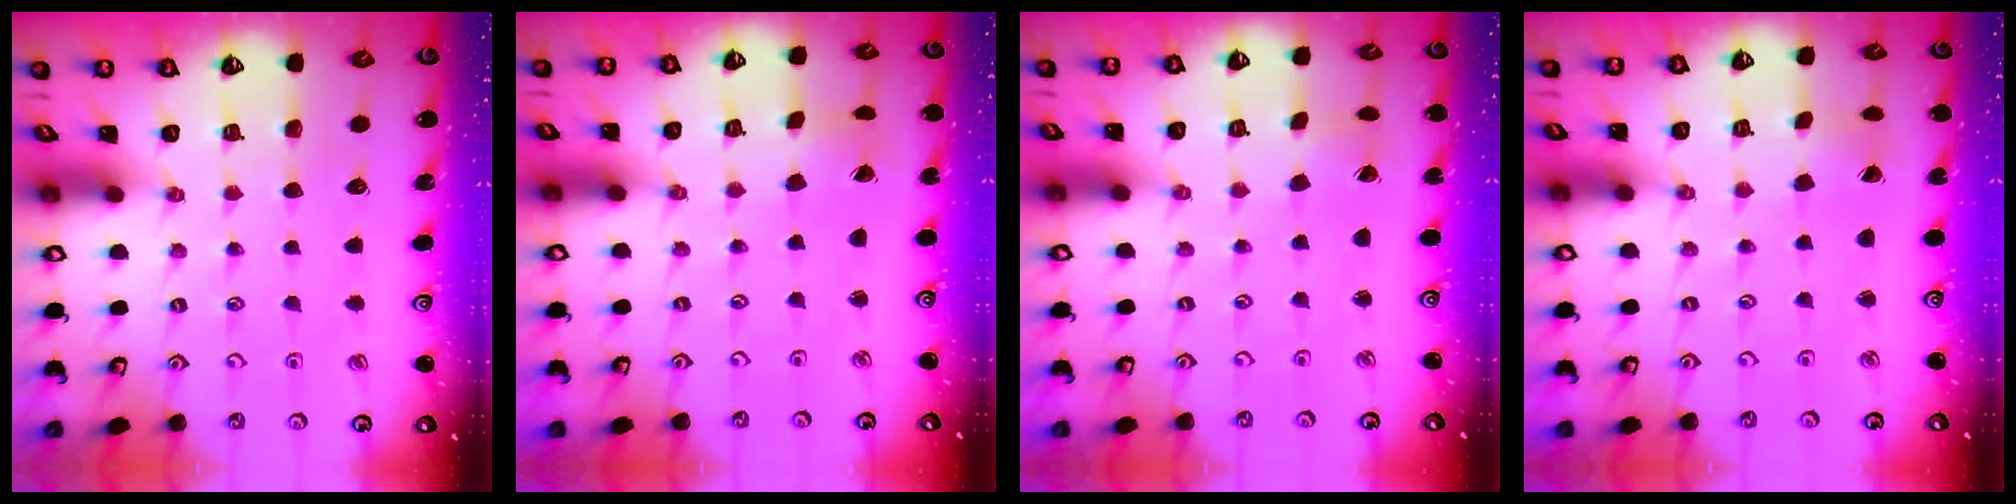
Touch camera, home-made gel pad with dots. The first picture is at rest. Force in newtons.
{"total": 2.1, "press": 2.1, "slide": 0.2}
{"total": 1.6, "press": 1.5, "slide": 0.1}
{"total": 2.1, "press": 2.1, "slide": 0.3}